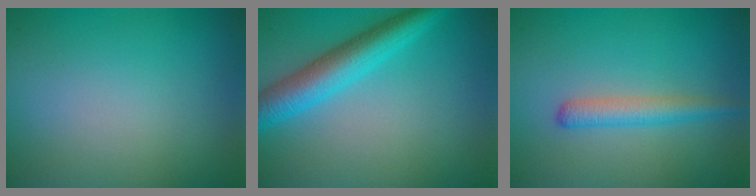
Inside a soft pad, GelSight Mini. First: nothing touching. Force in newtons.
{"total": 5.3, "press": 5.3, "slide": 0.1}
{"total": 2.5, "press": 2.5, "slide": 0.1}